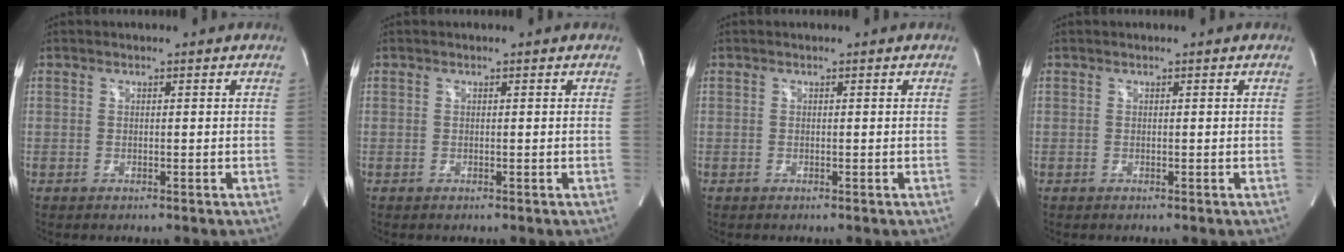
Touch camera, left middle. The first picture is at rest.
{"total": 0.0}
{"total": 0.0}
{"total": 0.0}